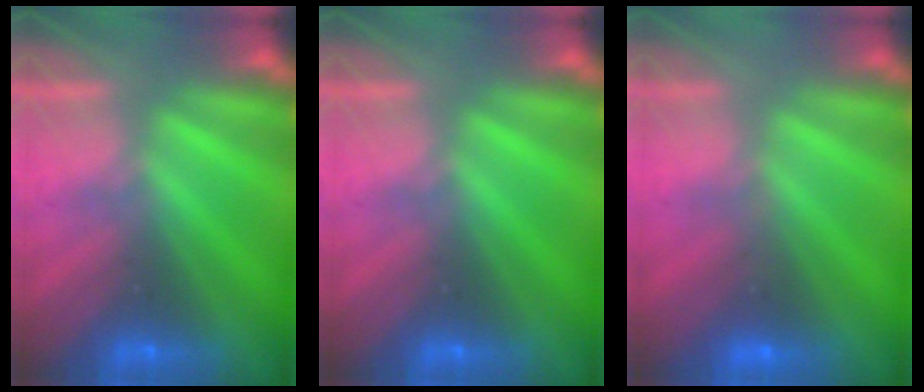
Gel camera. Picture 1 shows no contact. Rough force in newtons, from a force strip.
{"total": 0.0}
{"total": 2.7}